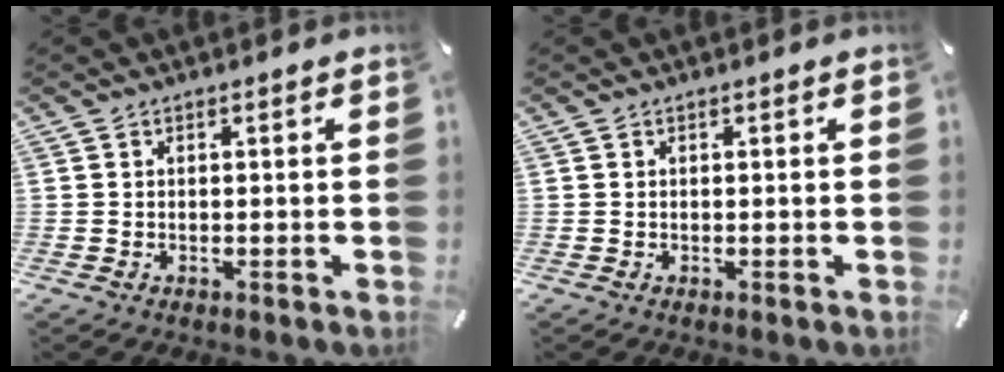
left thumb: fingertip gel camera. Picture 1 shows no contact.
{"total": 0.0}